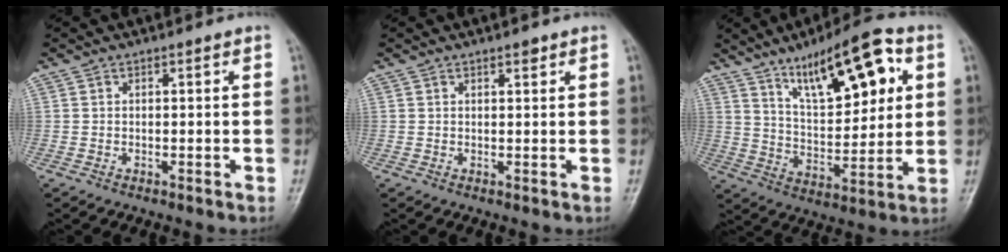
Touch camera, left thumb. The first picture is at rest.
{"total": 1.2, "force": [0.9, 0.4, 0.6], "torque": [-0.005, -0.005, 0.014]}
{"total": 18.1, "force": [8.3, 6.8, 14.6], "torque": [-0.192, -0.024, 0.140]}